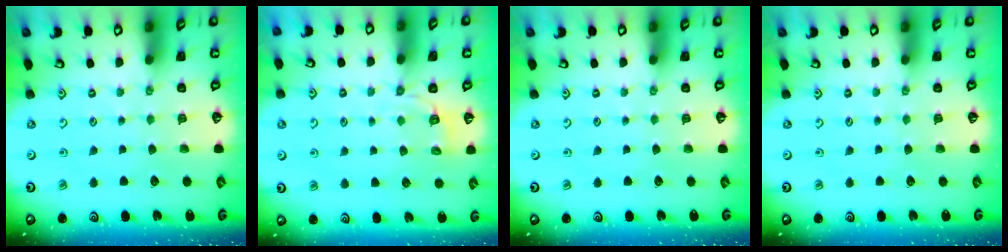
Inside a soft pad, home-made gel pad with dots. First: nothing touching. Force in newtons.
{"total": 2.7, "press": 1.4, "slide": 2.3}
{"total": 0.0}
{"total": 0.0}